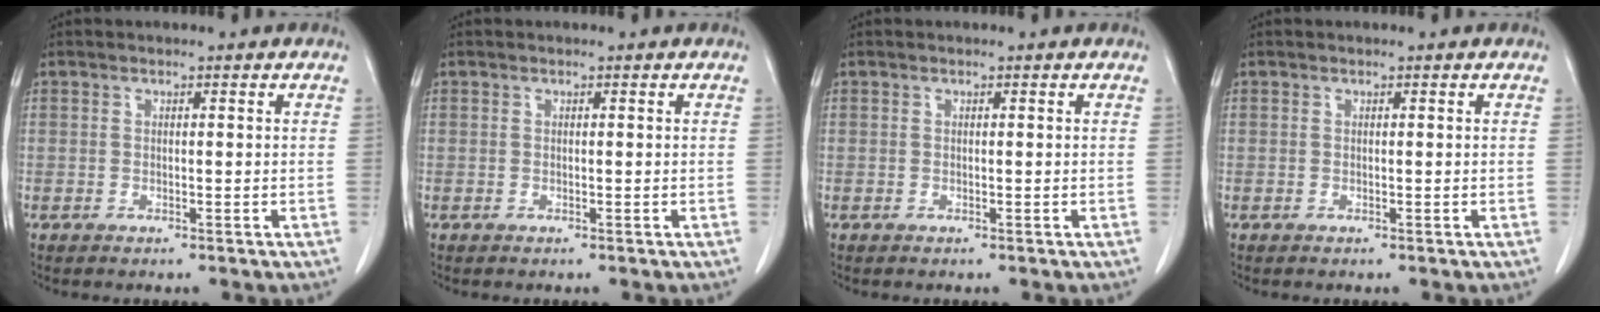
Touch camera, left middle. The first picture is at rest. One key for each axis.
{"total": 0.0}
{"total": 0.0}
{"total": 0.0}